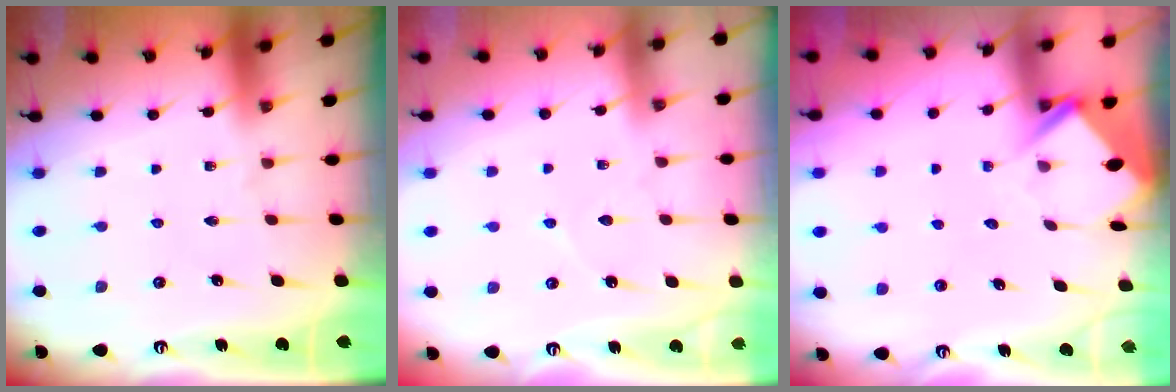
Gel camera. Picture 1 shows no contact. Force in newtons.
{"total": 2.7, "press": 2.7, "slide": 0.3}
{"total": 4.5, "press": 4.4, "slide": 0.4}